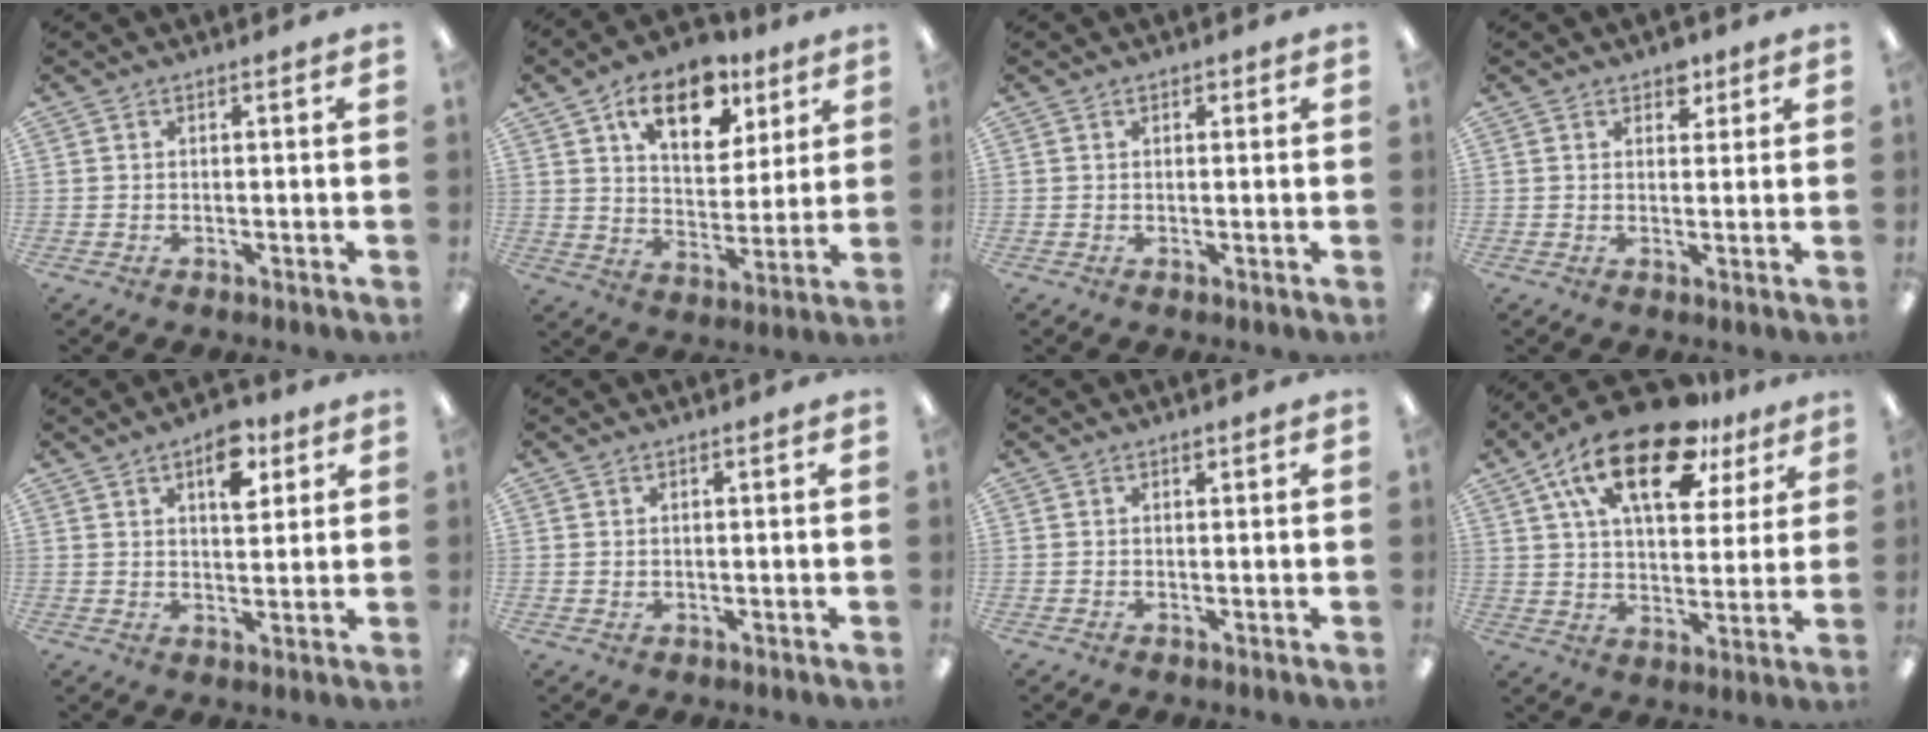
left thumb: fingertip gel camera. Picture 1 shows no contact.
{"total": 15.4, "force": [9.3, 8.3, 9.0], "torque": [-0.127, -0.039, 0.160]}
{"total": 1.3, "force": [0.7, 0.9, 0.6], "torque": [-0.005, 0.000, 0.011]}
{"total": 3.9, "force": [2.5, 2.4, 1.7], "torque": [-0.006, -0.010, 0.039]}
{"total": 9.3, "force": [4.8, 4.8, 6.4], "torque": [-0.078, -0.019, 0.077]}
{"total": 0.8, "force": [0.4, 0.6, 0.3], "torque": [-0.008, 0.002, 0.008]}
{"total": 0.8, "force": [0.6, 0.4, 0.4], "torque": [-0.002, -0.002, 0.009]}
{"total": 21.3, "force": [12.3, 9.6, 14.6], "torque": [-0.247, -0.048, 0.208]}